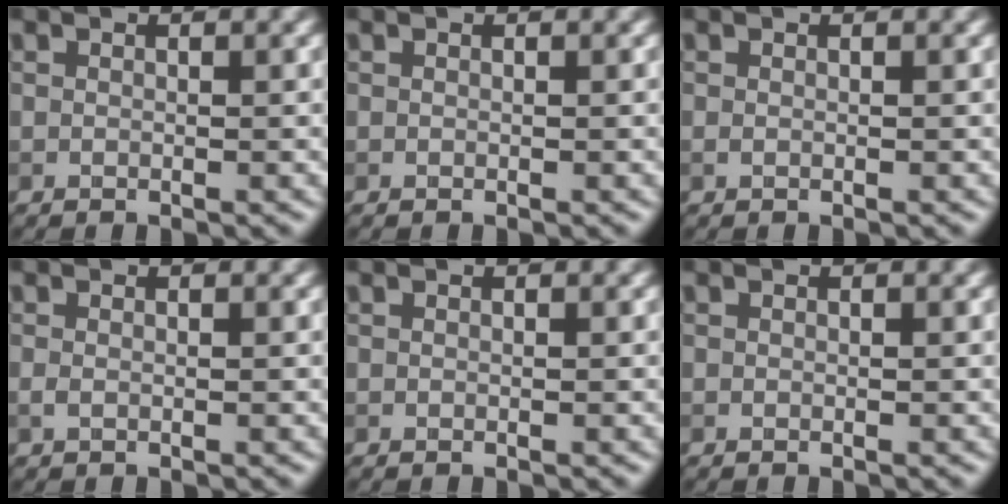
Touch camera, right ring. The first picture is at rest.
{"total": 0.0}
{"total": 0.0}
{"total": 0.6, "force": [-0.1, 0.3, 0.5], "torque": [-0.012, -0.003, -0.002]}
{"total": 0.0}
{"total": 0.0}